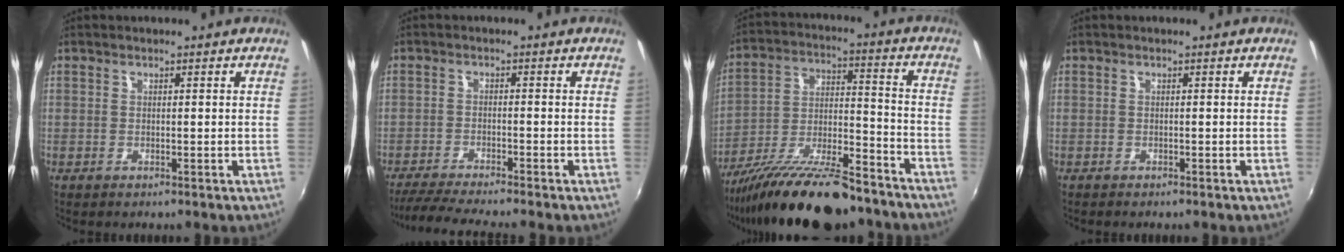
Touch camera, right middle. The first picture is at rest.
{"total": 8.2, "force": [-7.4, -0.7, 3.4], "torque": [-0.087, -0.017, -0.126]}
{"total": 21.9, "force": [-17.1, 5.4, 12.6], "torque": [-0.228, -0.024, -0.269]}
{"total": 0.5, "force": [-0.5, 0.0, 0.2], "torque": [-0.004, -0.002, -0.009]}